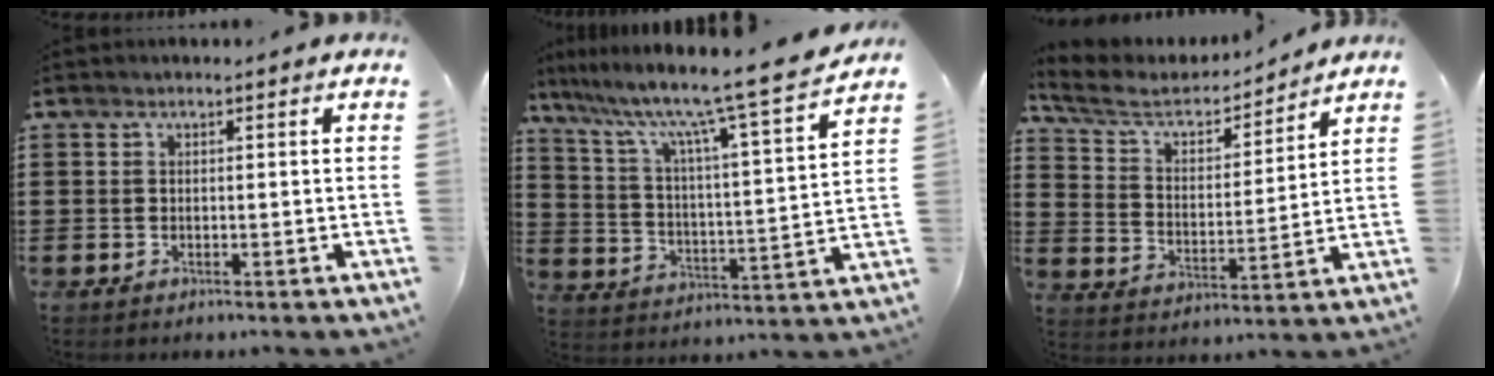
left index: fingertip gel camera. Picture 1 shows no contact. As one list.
[{"total": 9.8, "force": [8.3, -0.9, 5.2], "torque": [-0.125, -0.070, 0.126]}, {"total": 5.7, "force": [4.7, 2.3, 2.4], "torque": [-0.071, -0.026, 0.076]}]